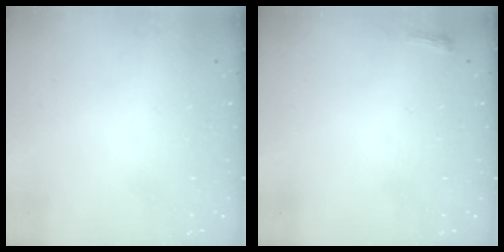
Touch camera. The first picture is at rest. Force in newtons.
{"total": 2.6, "press": 2.5, "slide": 0.6}